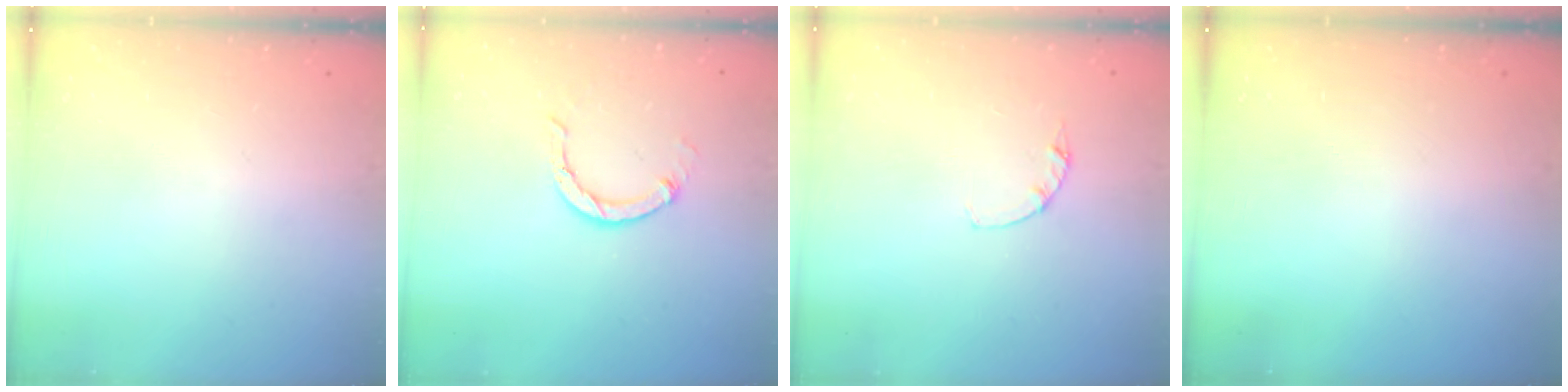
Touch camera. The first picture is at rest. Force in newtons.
{"total": 4.4, "press": 4.3, "slide": 0.5}
{"total": 1.2, "press": 1.1, "slide": 0.3}
{"total": 0.0}